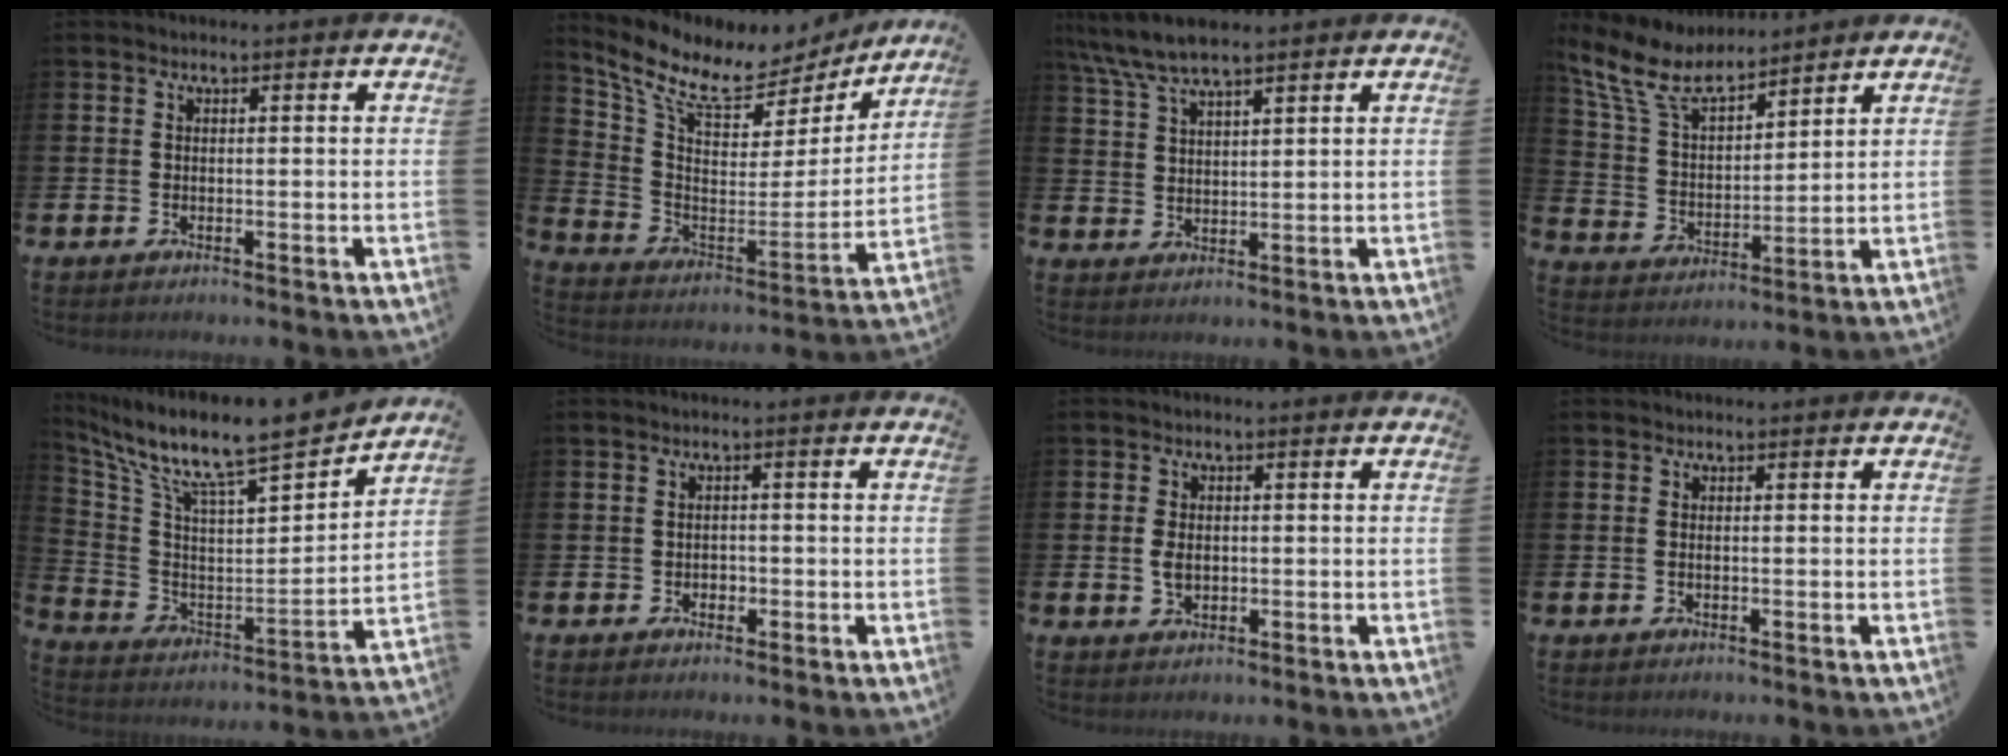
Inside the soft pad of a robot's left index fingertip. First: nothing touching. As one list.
[{"total": 9.5, "force": [8.0, 3.8, 3.4], "torque": [-0.108, -0.056, 0.136]}, {"total": 6.9, "force": [6.1, 1.3, 3.0], "torque": [-0.078, -0.014, 0.112]}, {"total": 8.9, "force": [7.7, 3.0, 3.3], "torque": [-0.102, -0.039, 0.139]}, {"total": 10.8, "force": [9.4, 1.5, 5.1], "torque": [-0.134, -0.078, 0.152]}, {"total": 1.0, "force": [-0.2, 0.9, 0.4], "torque": [-0.005, 0.004, -0.006]}, {"total": 2.8, "force": [0.0, 1.9, 2.0], "torque": [-0.033, 0.005, -0.002]}, {"total": 0.0}]